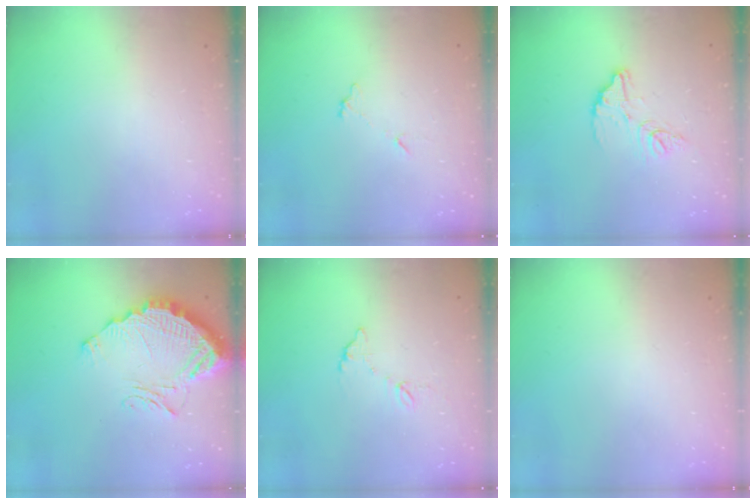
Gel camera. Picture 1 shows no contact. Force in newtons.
{"total": 5.6, "press": 5.6, "slide": 0.3}
{"total": 11.5, "press": 11.4, "slide": 0.9}
{"total": 13.9, "press": 13.8, "slide": 1.0}
{"total": 5.8, "press": 5.8, "slide": 0.4}
{"total": 0.0}